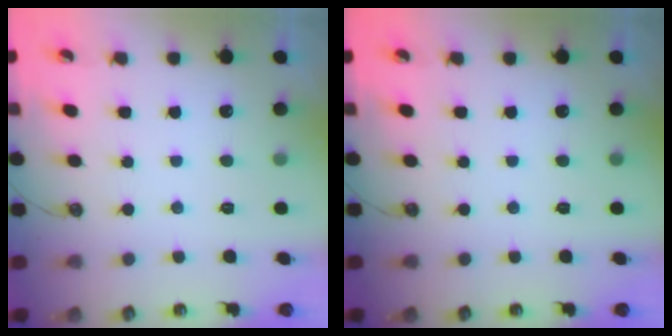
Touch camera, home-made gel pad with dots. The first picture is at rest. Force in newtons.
{"total": 0.0}